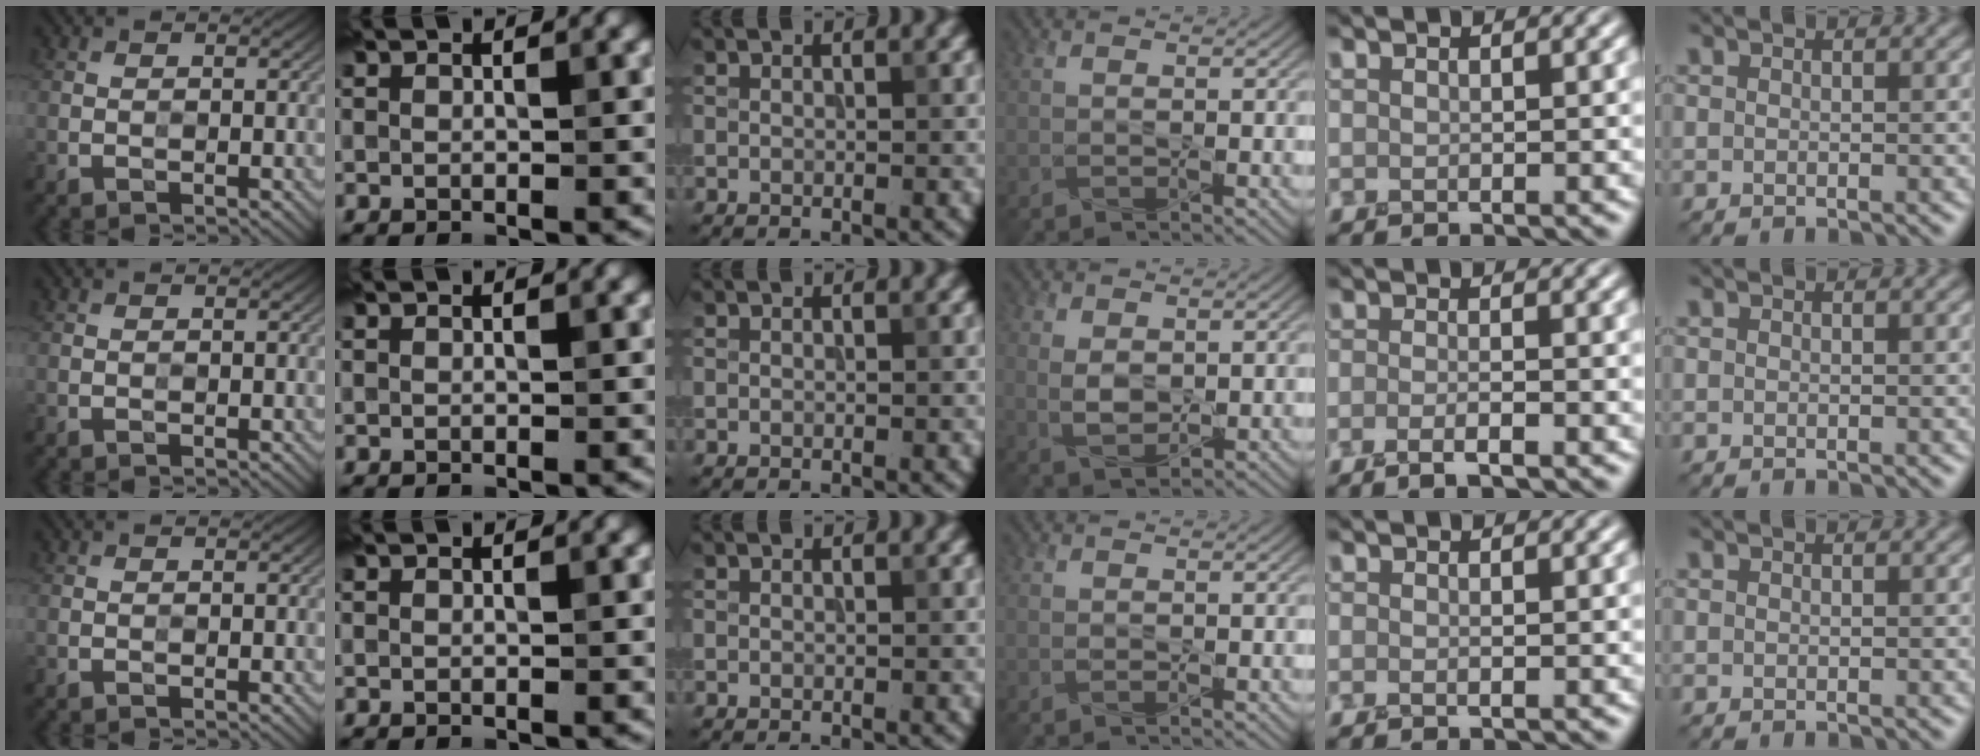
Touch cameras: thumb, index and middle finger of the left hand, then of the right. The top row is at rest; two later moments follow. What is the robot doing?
{"motion": "squeeze", "object": "foam earplug"}